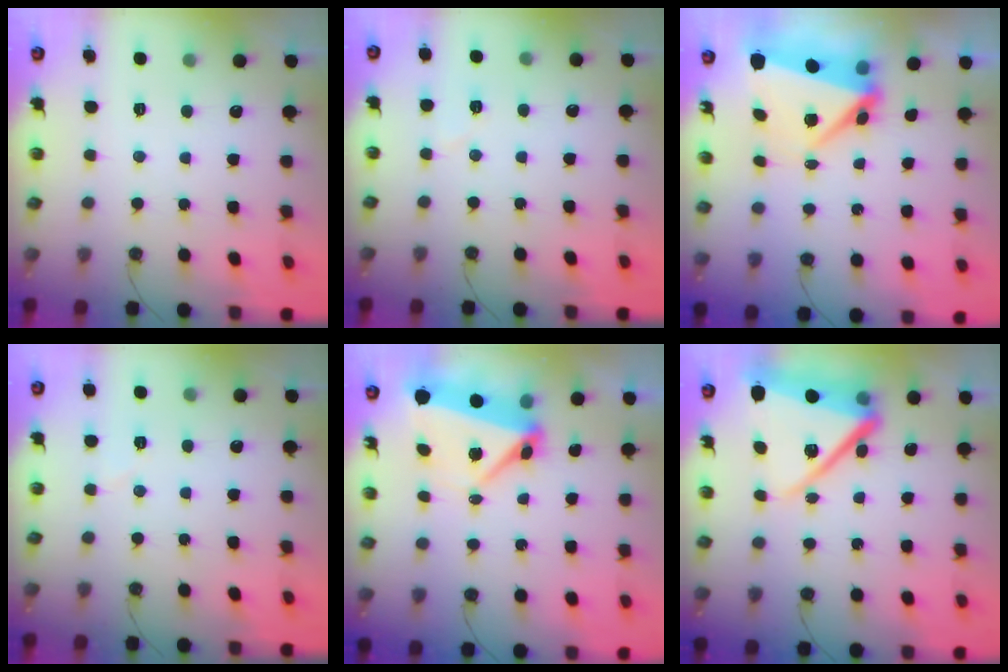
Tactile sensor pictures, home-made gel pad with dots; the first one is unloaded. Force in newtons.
{"total": 4.2, "press": 4.0, "slide": 1.3}
{"total": 7.4, "press": 7.2, "slide": 2.0}
{"total": 3.0, "press": 2.8, "slide": 1.0}
{"total": 7.6, "press": 7.5, "slide": 1.1}
{"total": 16.7, "press": 15.4, "slide": 6.6}